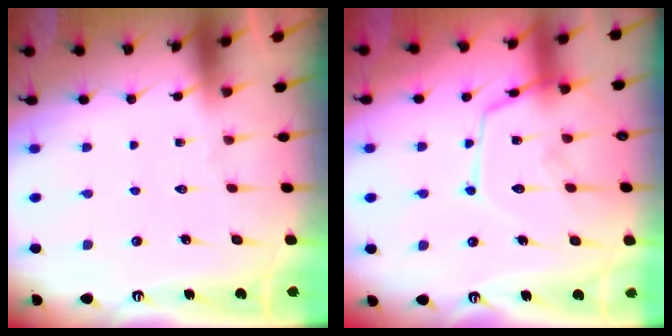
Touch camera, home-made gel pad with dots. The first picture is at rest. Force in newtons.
{"total": 14.9, "press": 14.8, "slide": 1.3}